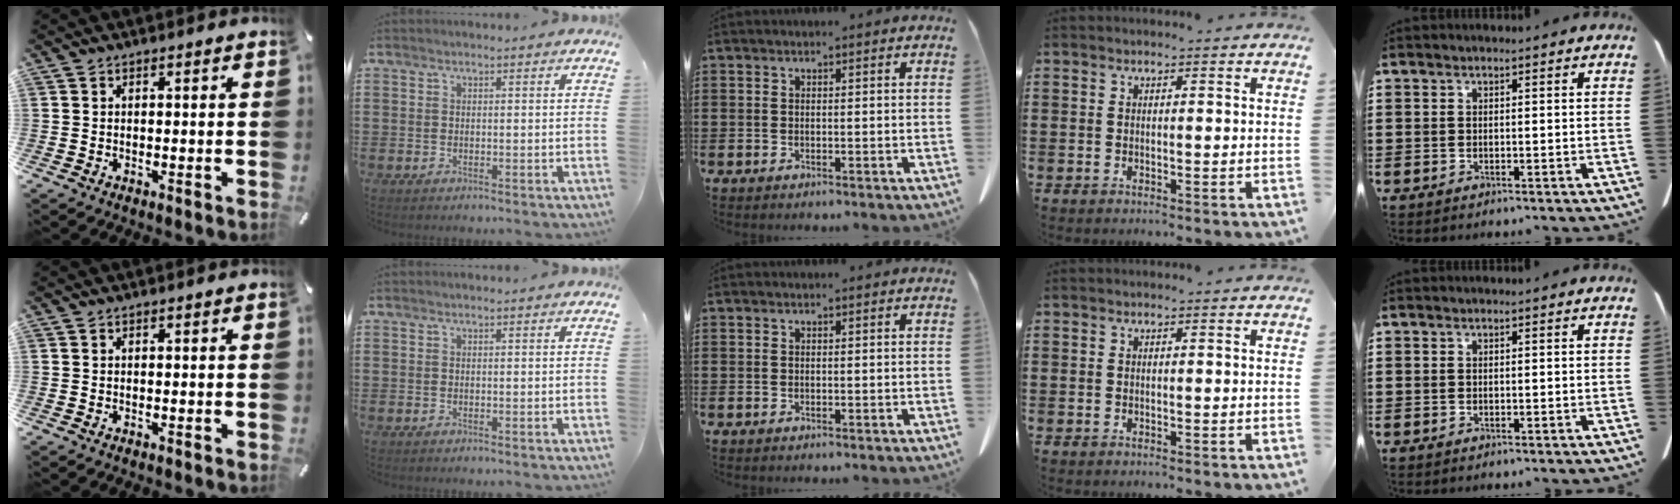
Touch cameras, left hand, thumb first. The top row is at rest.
{}